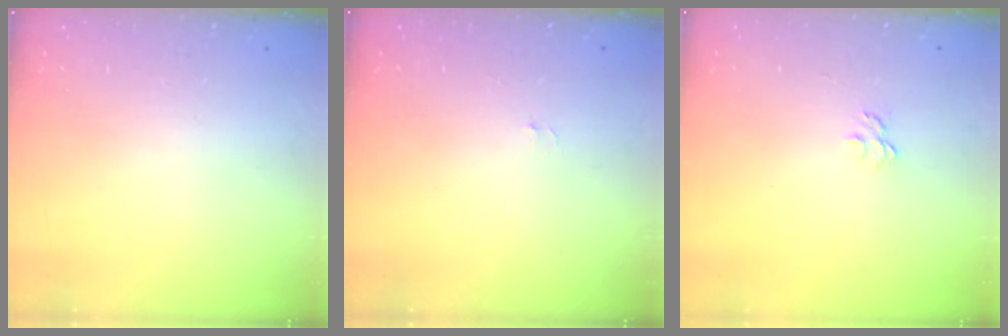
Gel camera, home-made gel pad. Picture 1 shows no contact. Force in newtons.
{"total": 2.8, "press": 2.8, "slide": 0.3}
{"total": 6.5, "press": 6.5, "slide": 0.2}